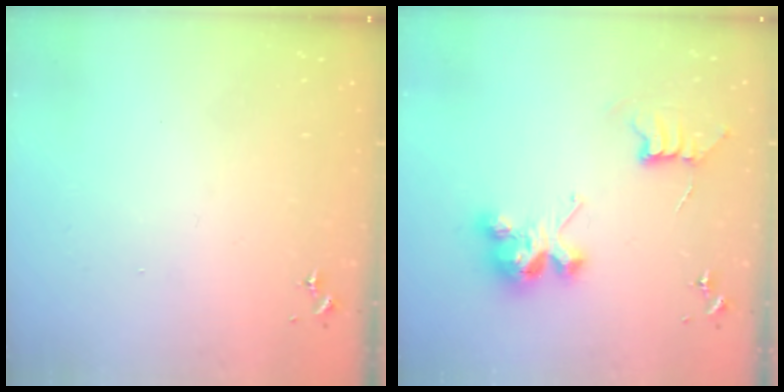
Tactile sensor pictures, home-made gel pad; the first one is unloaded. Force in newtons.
{"total": 10.0, "press": 10.0, "slide": 0.6}